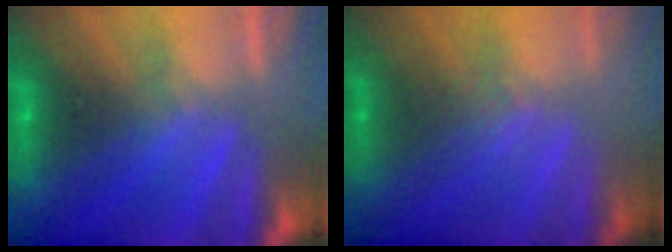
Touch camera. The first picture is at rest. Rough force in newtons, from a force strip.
{"total": 2.5}